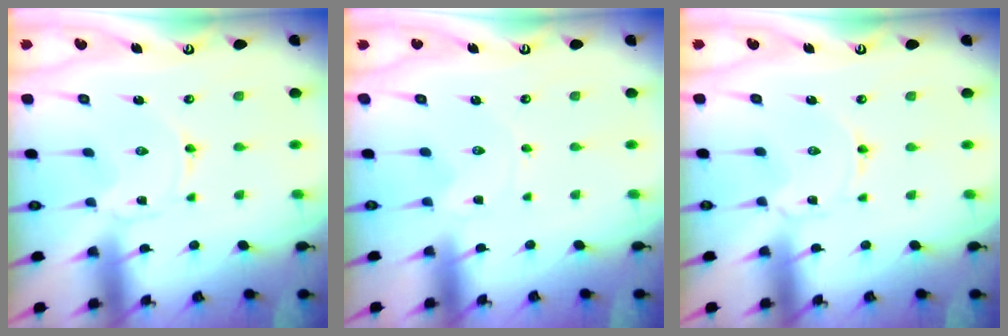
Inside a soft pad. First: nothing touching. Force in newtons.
{"total": 0.8, "press": 0.8, "slide": 0.1}
{"total": 1.2, "press": 1.2, "slide": 0.2}